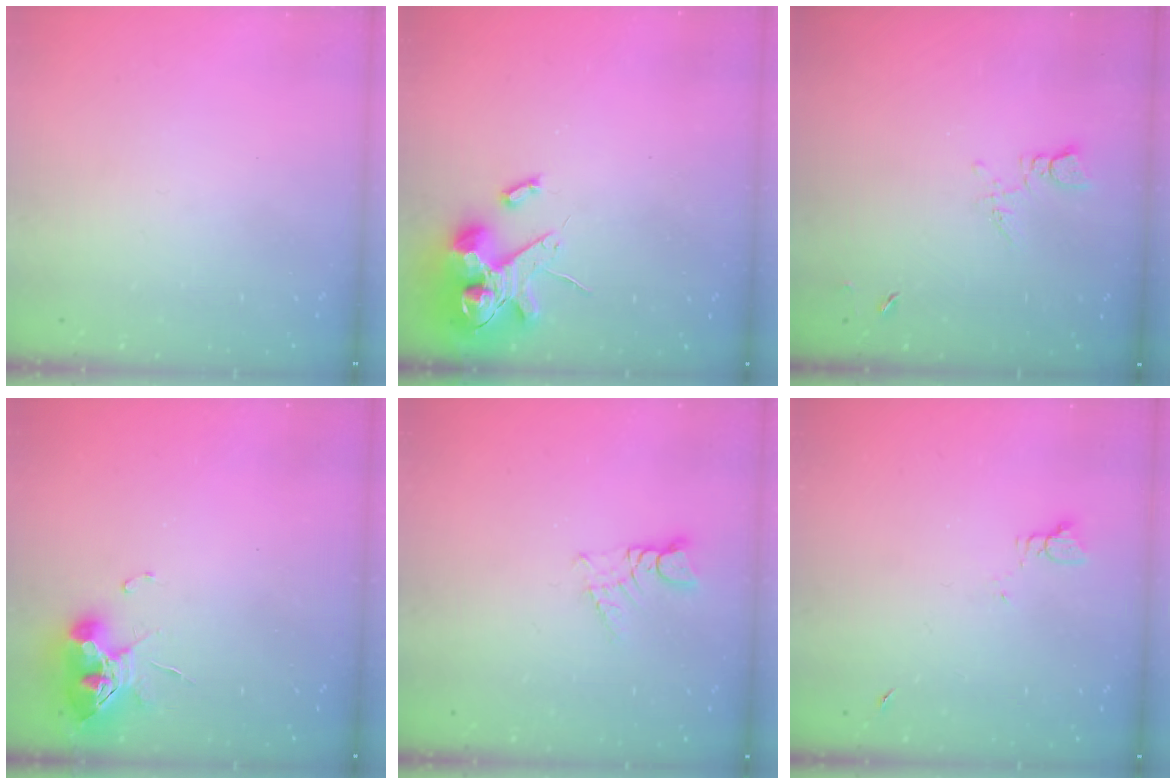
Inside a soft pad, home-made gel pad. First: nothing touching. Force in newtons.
{"total": 12.3, "press": 12.2, "slide": 1.7}
{"total": 5.9, "press": 5.9, "slide": 0.9}
{"total": 9.9, "press": 9.9, "slide": 0.8}
{"total": 1.1, "press": 1.1, "slide": 0.1}
{"total": 2.7, "press": 2.7, "slide": 0.3}